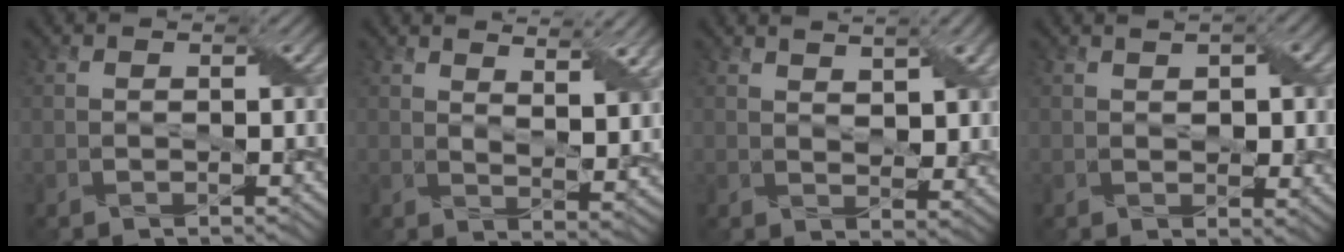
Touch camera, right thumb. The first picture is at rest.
{"total": 6.9, "force": [4.9, 1.5, 4.7], "torque": [-0.080, -0.005, 0.078]}
{"total": 4.4, "force": [2.7, 1.7, 2.9], "torque": [-0.056, -0.004, 0.055]}
{"total": 3.2, "force": [1.2, 1.9, 2.3], "torque": [-0.038, -0.004, 0.027]}